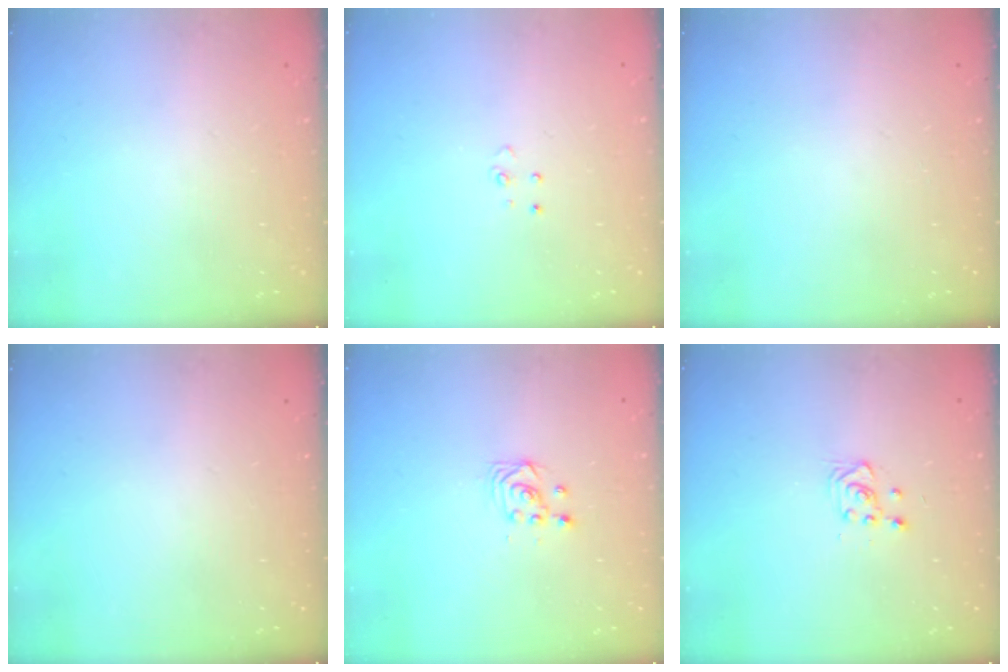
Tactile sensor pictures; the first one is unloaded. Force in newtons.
{"total": 3.8, "press": 3.8, "slide": 0.3}
{"total": 0.0}
{"total": 0.0}
{"total": 3.3, "press": 3.3, "slide": 0.1}
{"total": 2.8, "press": 2.7, "slide": 0.7}